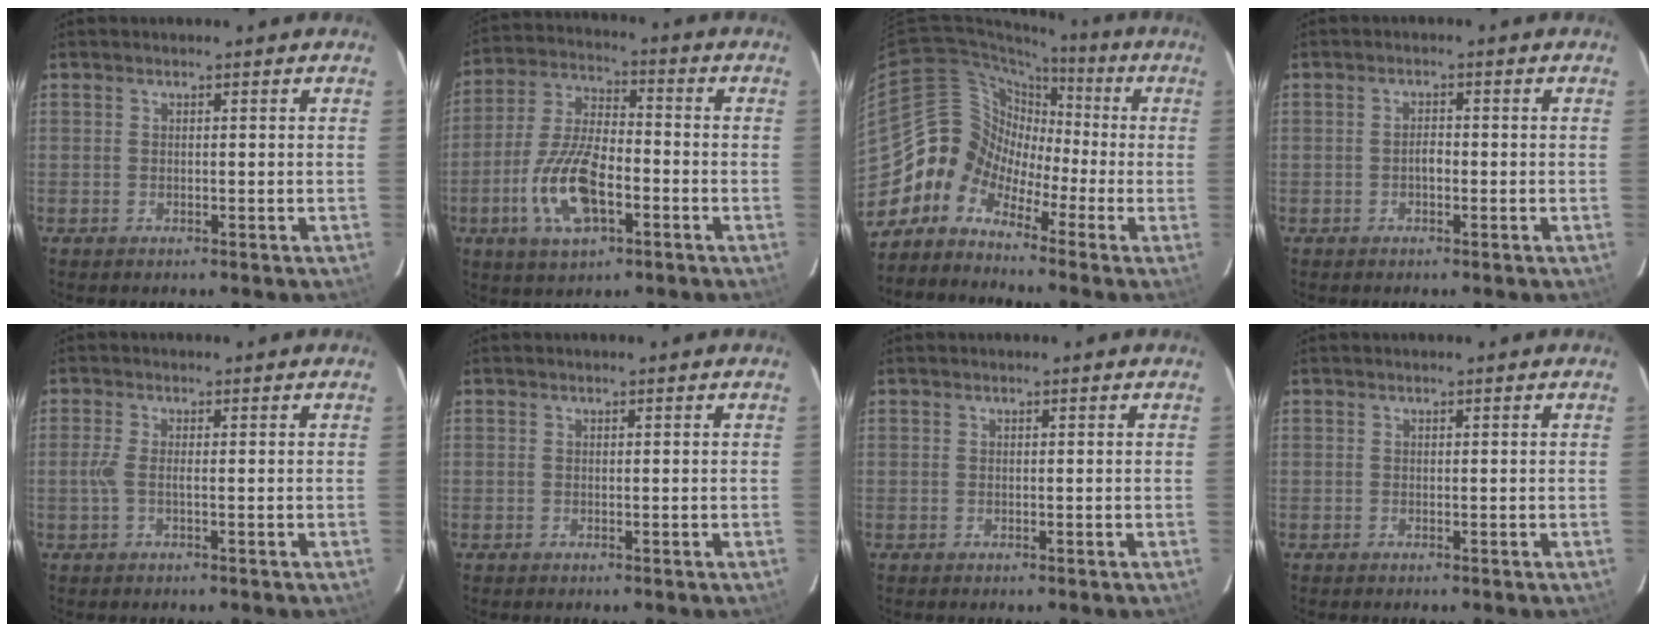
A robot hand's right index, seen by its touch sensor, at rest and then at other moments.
{"total": 13.9, "force": [-5.1, 5.9, 11.5], "torque": [-0.244, -0.004, -0.093]}
{"total": 8.2, "force": [-4.5, 6.8, 0.7], "torque": [-0.018, 0.048, -0.117]}
{"total": 1.7, "force": [-0.6, 0.9, 1.3], "torque": [-0.024, 0.006, -0.012]}
{"total": 2.3, "force": [-0.5, 0.2, 2.3], "torque": [-0.050, 0.000, -0.010]}
{"total": 0.0}
{"total": 0.0}
{"total": 0.0}